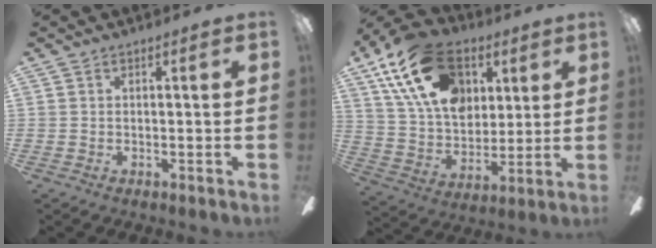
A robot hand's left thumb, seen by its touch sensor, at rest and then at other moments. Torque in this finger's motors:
{"motor_torque": [0.59, 0.62, 1.38, -1.38, 0.24]}